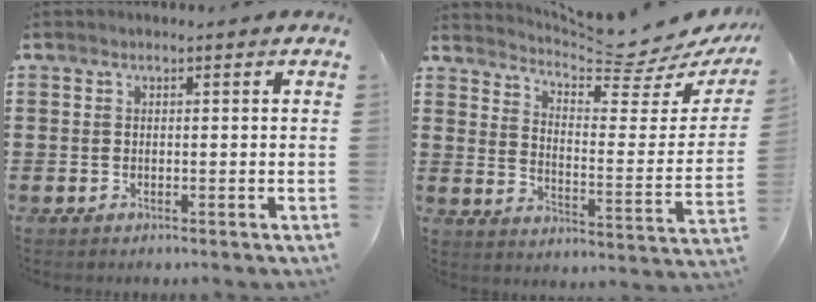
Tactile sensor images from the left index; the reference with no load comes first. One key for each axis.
{"total": 7.0, "fx": 6.5, "fy": -0.2, "fz": 2.5, "tx": -0.055, "ty": -0.065, "tz": 0.105}